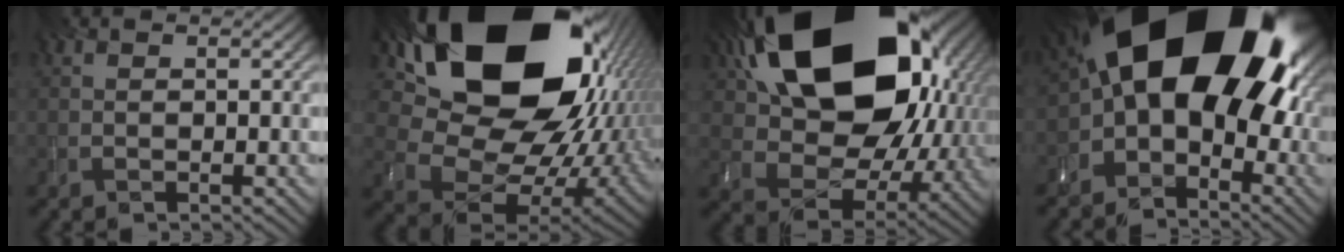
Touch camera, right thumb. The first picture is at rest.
{"total": 23.0, "force": [9.2, 16.3, 13.4], "torque": [-0.296, -0.012, 0.205]}
{"total": 21.7, "force": [7.8, 14.7, 14.0], "torque": [-0.310, -0.011, 0.169]}
{"total": 19.7, "force": [1.8, 12.6, 15.1], "torque": [-0.204, -0.057, 0.067]}